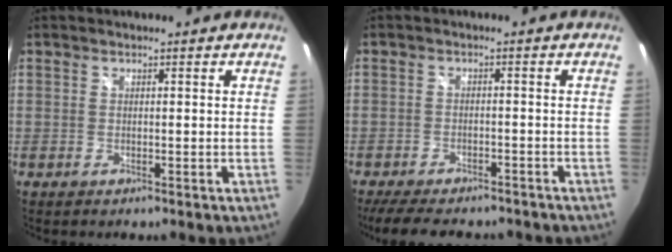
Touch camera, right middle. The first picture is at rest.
{"total": 12.0, "force": [-9.9, 4.0, 5.4], "torque": [-0.120, -0.020, -0.148]}